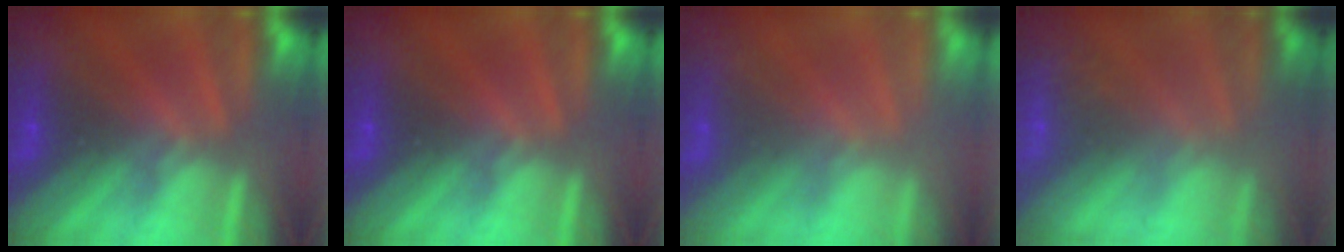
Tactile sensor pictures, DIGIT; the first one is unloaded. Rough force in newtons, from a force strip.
{"total": 0.0}
{"total": 2.2}
{"total": 2.4}